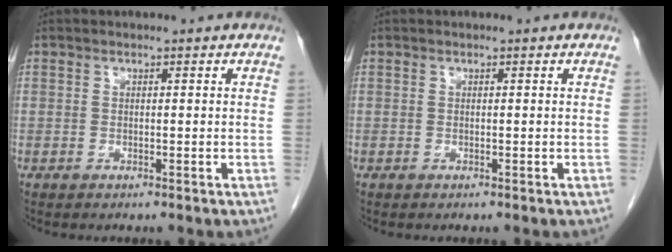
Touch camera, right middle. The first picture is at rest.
{"total": 0.0}